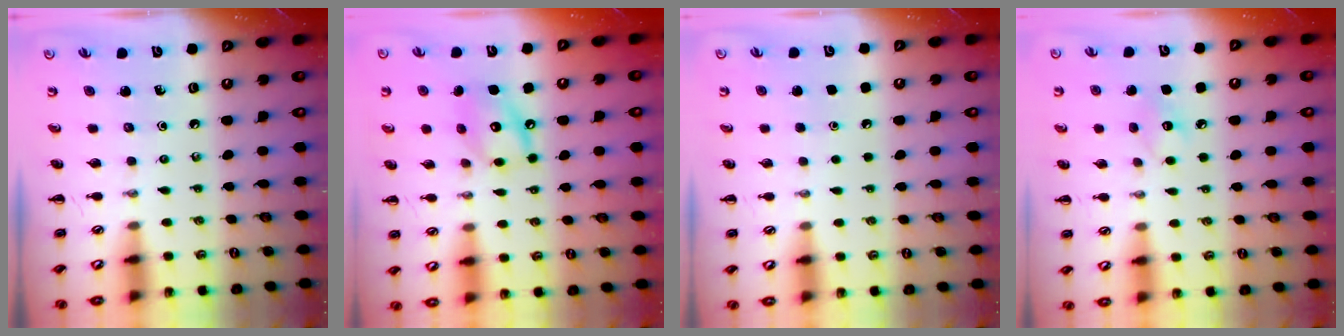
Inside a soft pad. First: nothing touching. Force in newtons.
{"total": 10.8, "press": 10.8, "slide": 0.7}
{"total": 1.7, "press": 1.7, "slide": 0.1}
{"total": 7.5, "press": 7.3, "slide": 1.5}